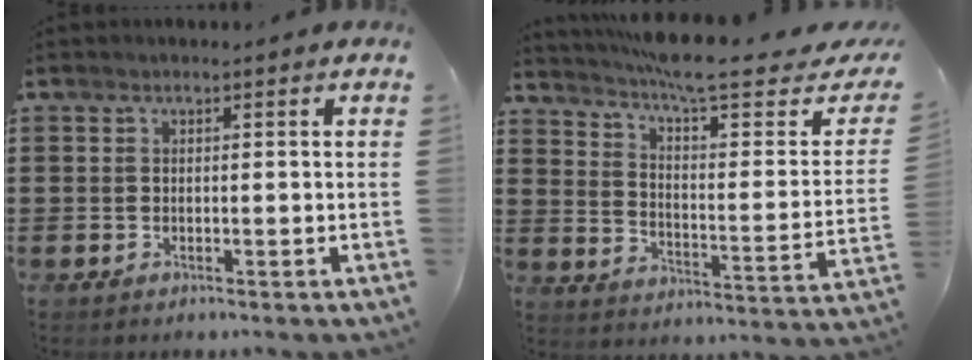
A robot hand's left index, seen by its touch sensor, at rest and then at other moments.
{"total": 9.0, "force": [7.2, 0.6, 5.3], "torque": [-0.120, -0.052, 0.115]}